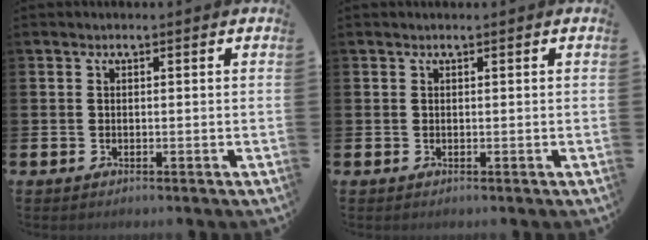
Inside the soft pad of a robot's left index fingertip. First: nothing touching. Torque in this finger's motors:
{"motor_torque": [0.70, -1.29, 0.01, 0.04]}